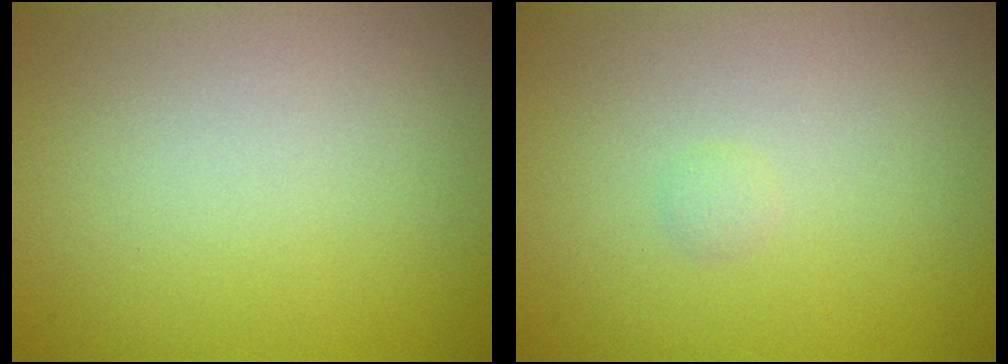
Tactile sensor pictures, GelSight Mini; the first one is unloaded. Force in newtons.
{"total": 0.5, "press": 0.5, "slide": 0.0}